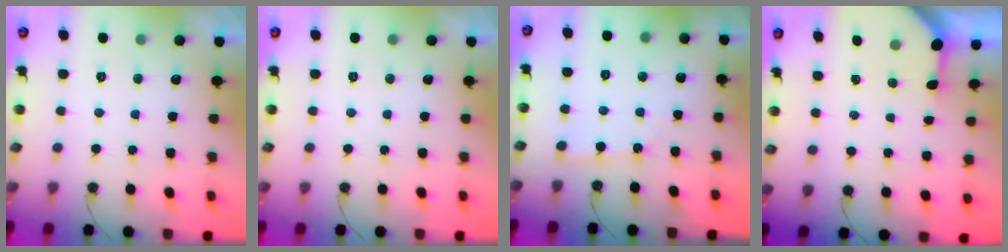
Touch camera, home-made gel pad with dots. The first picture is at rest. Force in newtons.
{"total": 0.0}
{"total": 2.7, "press": 2.7, "slide": 0.4}
{"total": 2.9, "press": 2.8, "slide": 0.3}